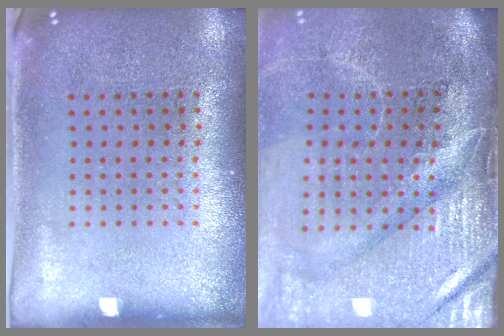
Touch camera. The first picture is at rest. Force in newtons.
{"total": 4.7, "press": 4.0, "slide": 2.5}